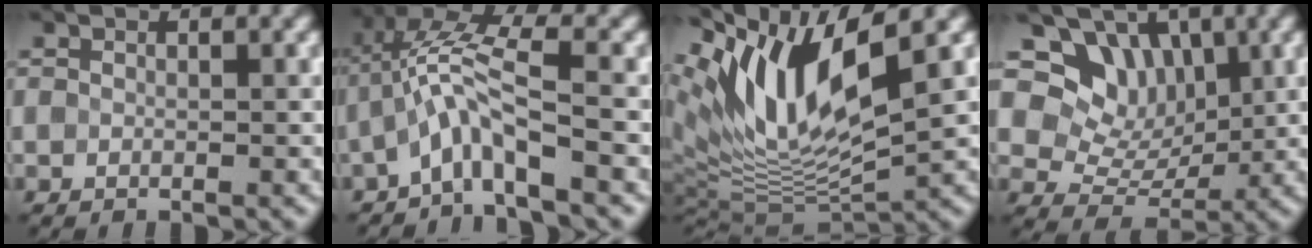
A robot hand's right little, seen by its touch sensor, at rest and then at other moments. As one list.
[{"total": 4.8, "force": [-2.0, 0.7, 4.3], "torque": [-0.091, 0.020, -0.048]}, {"total": 11.0, "force": [4.7, 3.8, 9.2], "torque": [-0.187, -0.003, 0.090]}, {"total": 7.0, "force": [3.5, 5.0, 3.3], "torque": [-0.051, -0.003, 0.051]}]